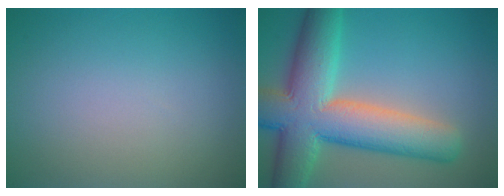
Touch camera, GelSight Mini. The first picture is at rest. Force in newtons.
{"total": 11.8, "press": 11.8, "slide": 0.7}